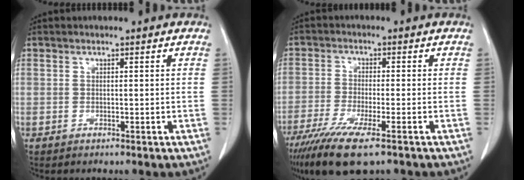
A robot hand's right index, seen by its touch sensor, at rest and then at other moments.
{"total": 10.3, "force": [-7.0, 1.4, 7.4], "torque": [-0.133, -0.026, -0.114]}